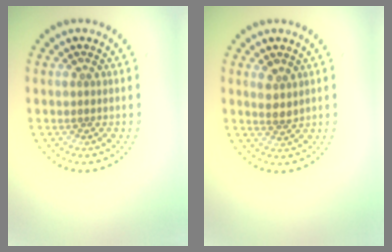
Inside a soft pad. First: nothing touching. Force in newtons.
{"total": 1.7, "press": 1.4, "slide": 1.0}